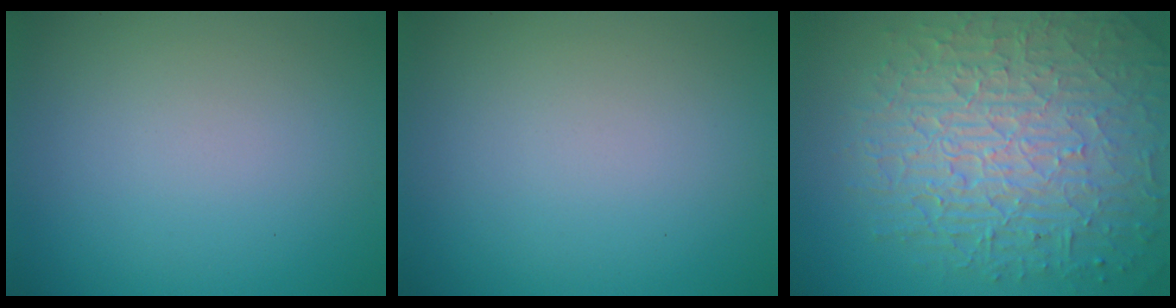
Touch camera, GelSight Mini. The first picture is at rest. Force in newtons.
{"total": 0.0}
{"total": 10.2, "press": 6.7, "slide": 7.8}